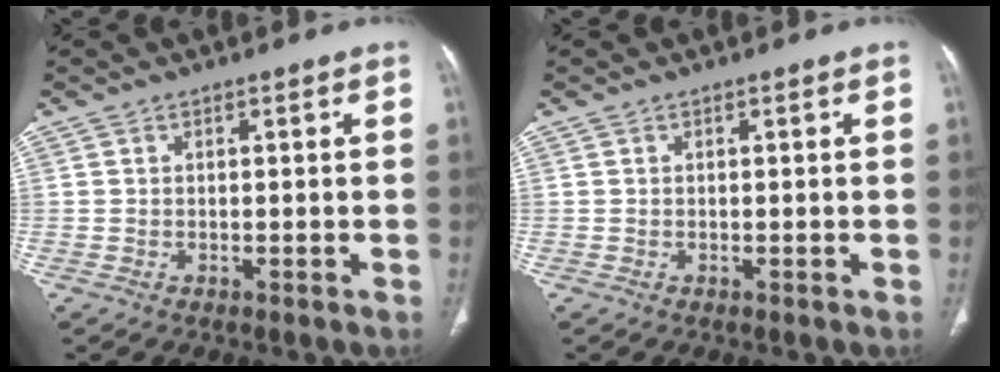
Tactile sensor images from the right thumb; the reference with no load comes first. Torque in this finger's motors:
{"motor_torque": [0.00, 0.00, 0.00, 0.00, 0.00]}